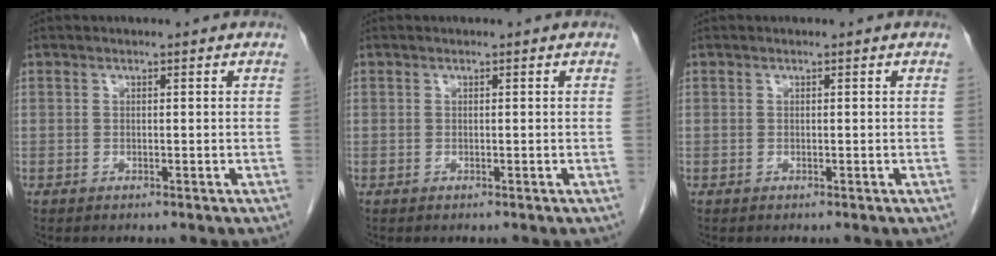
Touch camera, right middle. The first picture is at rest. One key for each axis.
{"total": 0.0}
{"total": 0.0}